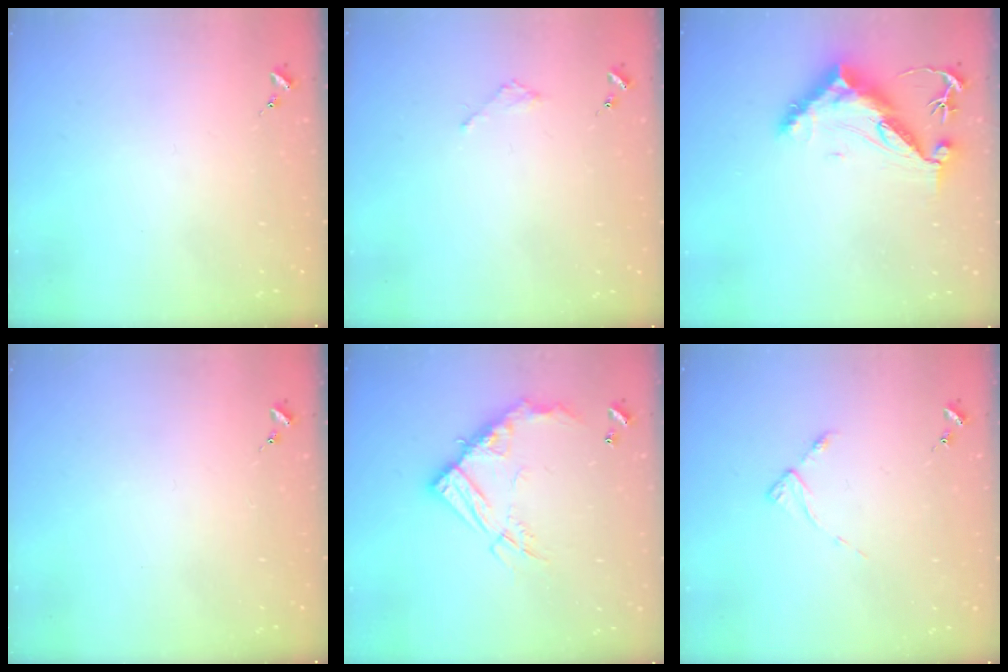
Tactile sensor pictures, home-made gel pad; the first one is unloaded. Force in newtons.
{"total": 1.8, "press": 1.8, "slide": 0.2}
{"total": 12.9, "press": 12.8, "slide": 0.9}
{"total": 0.0}
{"total": 16.2, "press": 16.2, "slide": 1.4}
{"total": 3.5, "press": 3.5, "slide": 0.6}